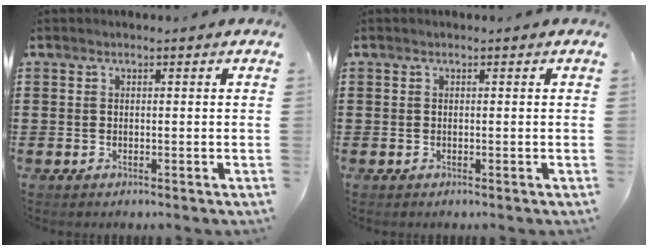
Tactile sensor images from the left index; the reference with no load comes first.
{"total": 0.0}